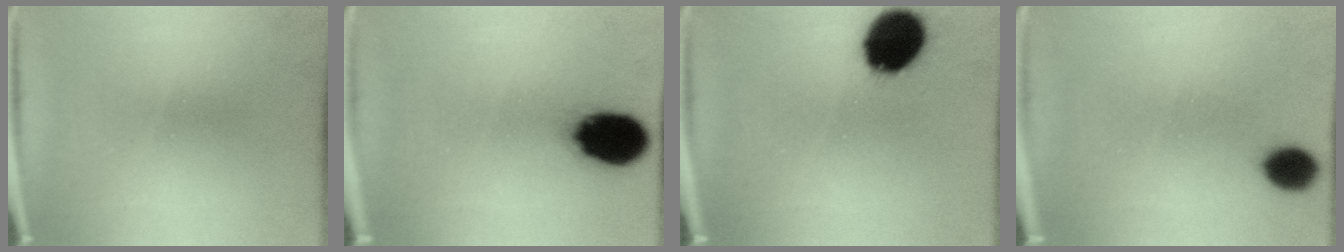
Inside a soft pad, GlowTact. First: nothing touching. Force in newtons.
{"total": 15.4}
{"total": 15.5}
{"total": 6.0}